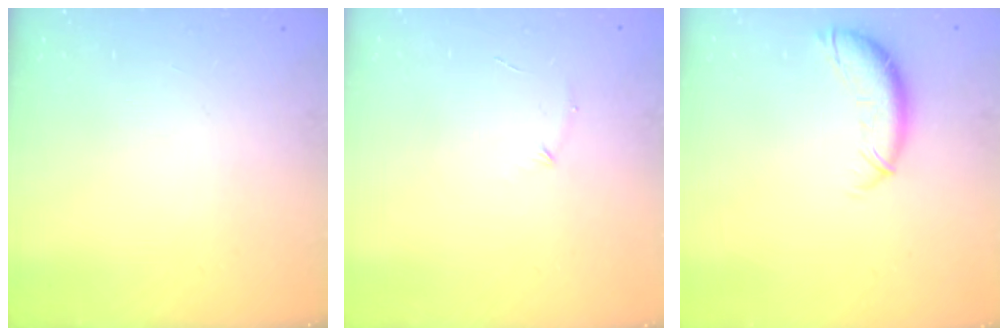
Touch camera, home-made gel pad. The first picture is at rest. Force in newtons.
{"total": 4.2, "press": 4.0, "slide": 1.1}
{"total": 9.5, "press": 9.5, "slide": 0.5}